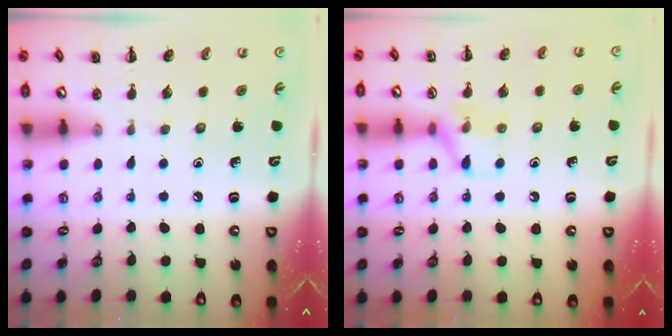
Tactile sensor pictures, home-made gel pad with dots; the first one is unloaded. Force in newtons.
{"total": 7.8, "press": 7.6, "slide": 1.4}